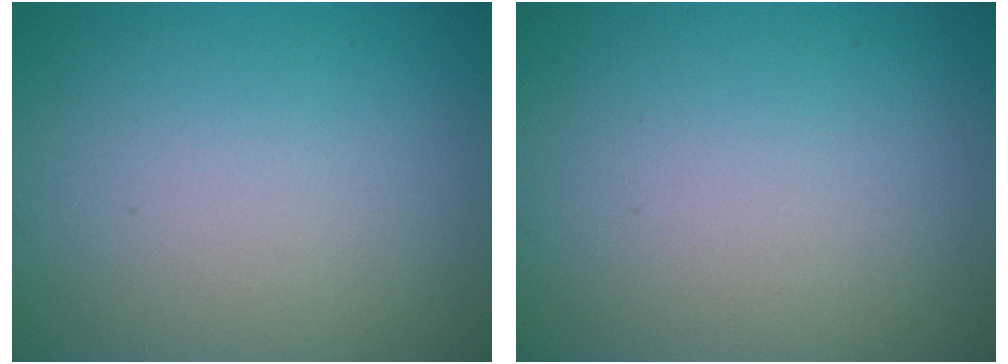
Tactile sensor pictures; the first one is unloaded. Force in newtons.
{"total": 0.0}